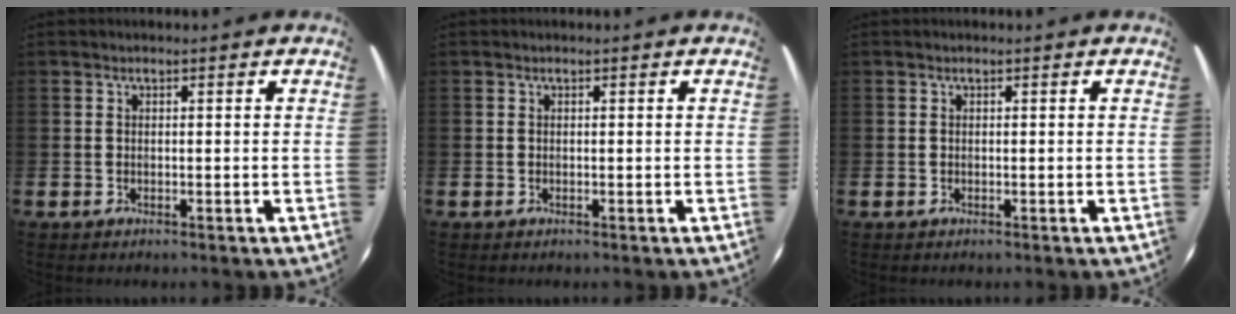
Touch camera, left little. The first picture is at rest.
{"total": 0.0}
{"total": 0.0}